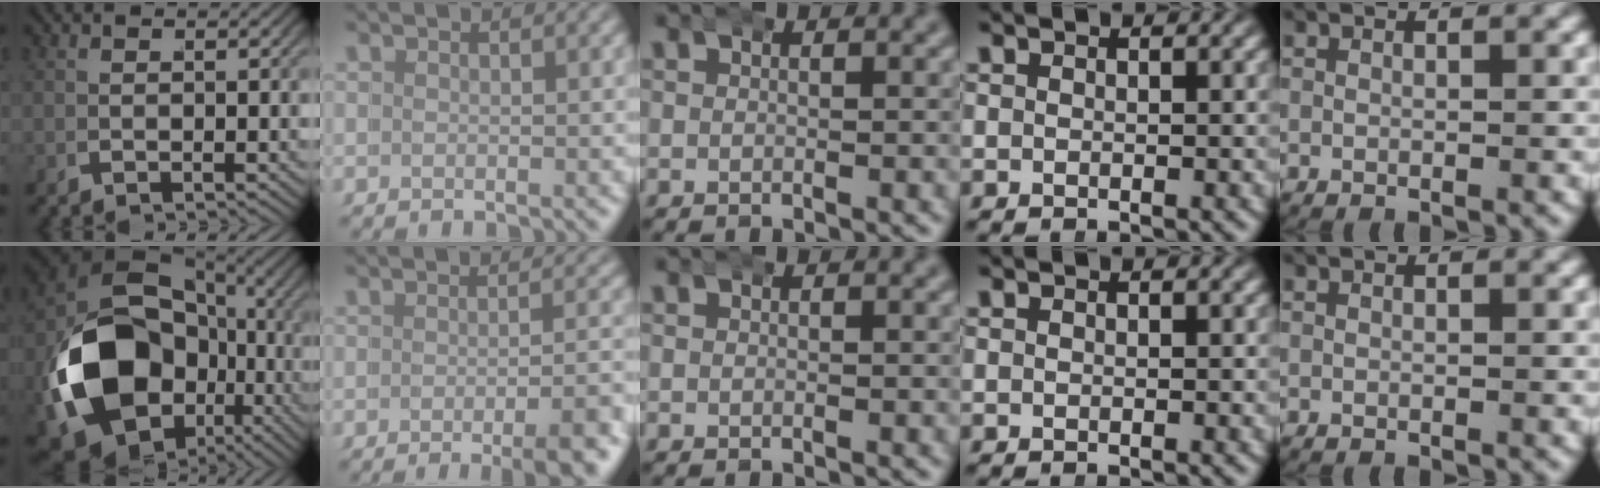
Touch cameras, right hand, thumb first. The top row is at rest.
{"thumb": {"total": 20.7, "force": [-2.7, 14.3, 14.6], "torque": [-0.342, -0.089, 0.000]}, "index": {"total": 4.9, "force": [-3.6, -0.4, 3.2], "torque": [-0.025, -0.004, -0.053]}}